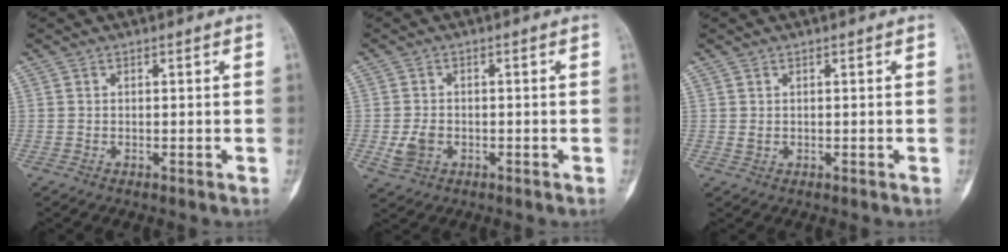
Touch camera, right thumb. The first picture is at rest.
{"total": 4.0, "force": [-1.0, 3.0, 2.5], "torque": [-0.045, 0.003, -0.013]}
{"total": 0.8, "force": [0.3, 0.6, 0.5], "torque": [-0.006, -0.002, 0.007]}